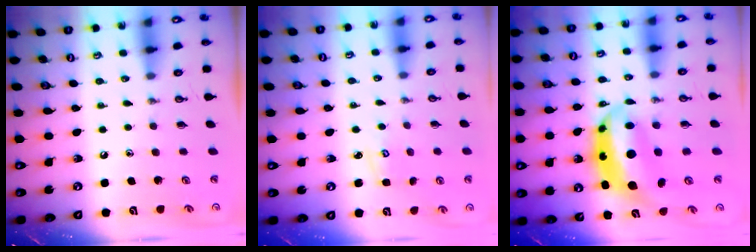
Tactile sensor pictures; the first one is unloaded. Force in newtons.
{"total": 3.0, "press": 3.0, "slide": 0.3}
{"total": 10.3, "press": 10.3, "slide": 1.1}